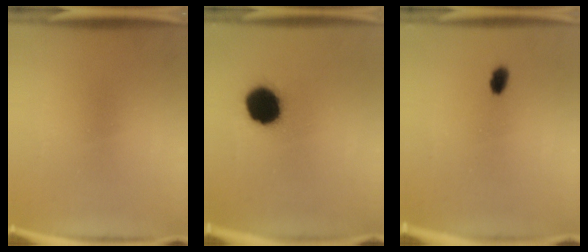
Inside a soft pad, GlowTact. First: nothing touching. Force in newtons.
{"total": 14.6}
{"total": 2.3}